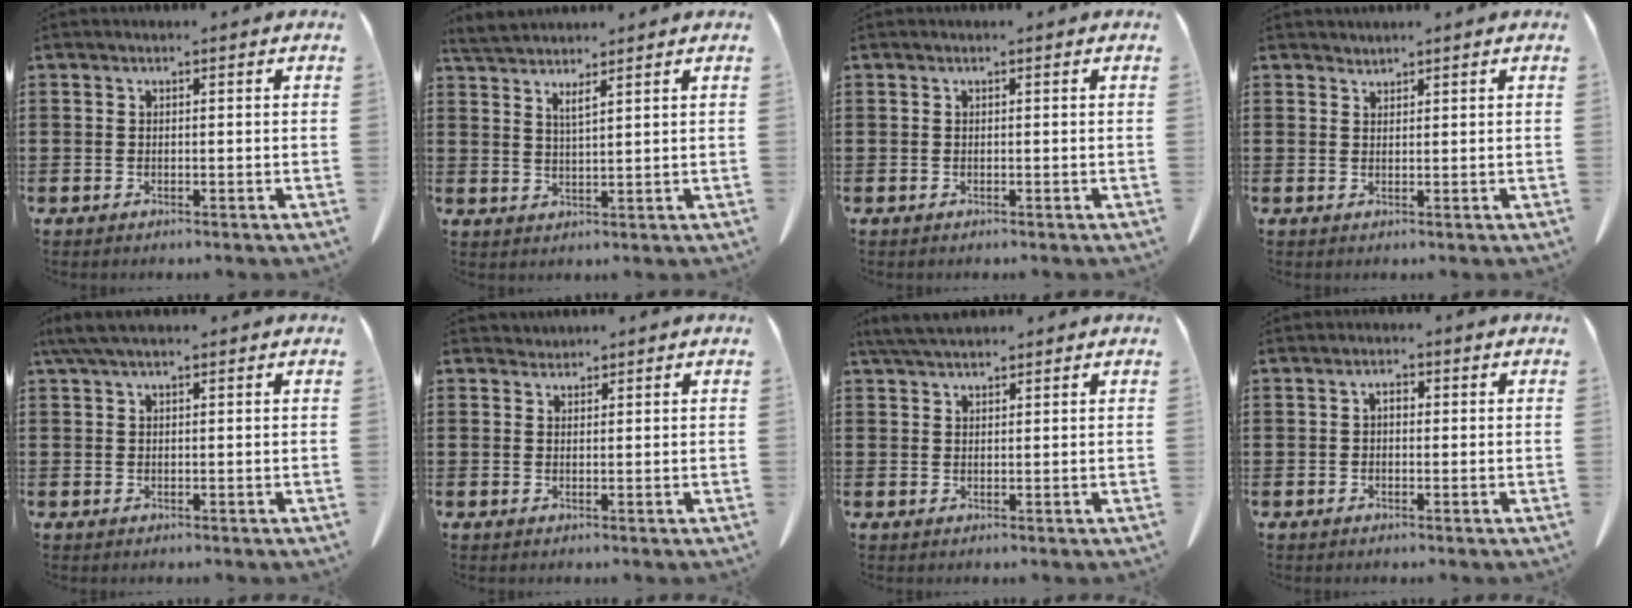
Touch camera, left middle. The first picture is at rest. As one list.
[{"total": 3.1, "force": [2.7, -0.1, 1.6], "torque": [-0.039, -0.005, 0.047]}, {"total": 0.0}, {"total": 1.2, "force": [1.2, 0.1, -0.1], "torque": [-0.001, -0.001, 0.024]}, {"total": 3.0, "force": [1.8, 0.8, 2.3], "torque": [-0.049, 0.006, 0.033]}, {"total": 1.3, "force": [1.2, 0.4, -0.1], "torque": [-0.001, 0.003, 0.024]}, {"total": 3.6, "force": [3.1, 0.8, 1.5], "torque": [-0.039, 0.000, 0.060]}, {"total": 1.6, "force": [0.1, 1.0, 1.3], "torque": [-0.027, 0.008, -0.001]}]